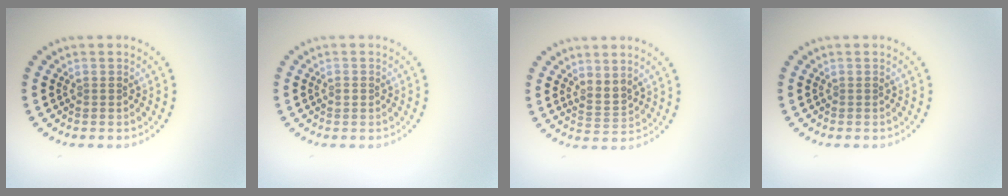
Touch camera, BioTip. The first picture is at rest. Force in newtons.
{"total": 0.8, "press": 0.8, "slide": 0.2}
{"total": 2.1, "press": 1.5, "slide": 1.5}
{"total": 0.0}